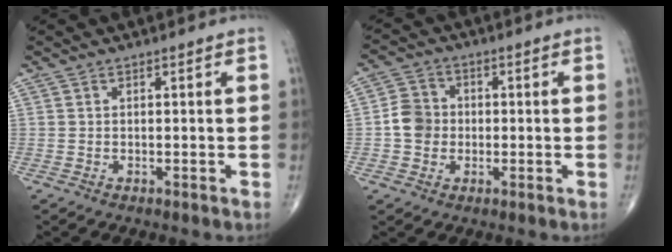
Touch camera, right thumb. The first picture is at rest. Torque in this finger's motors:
{"motor_torque": [-0.03, 0.96, 0.36, -0.16, 0.01]}